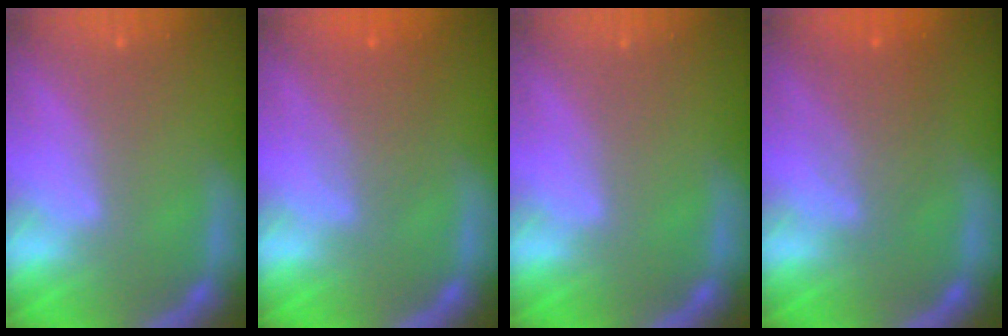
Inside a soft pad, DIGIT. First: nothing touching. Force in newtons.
{"total": 3.5}
{"total": 0.0}
{"total": 4.1}